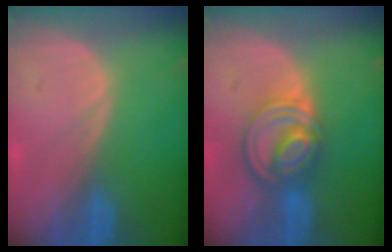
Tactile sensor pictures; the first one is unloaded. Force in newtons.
{"total": 7.9, "press": 6.8, "slide": 4.1}